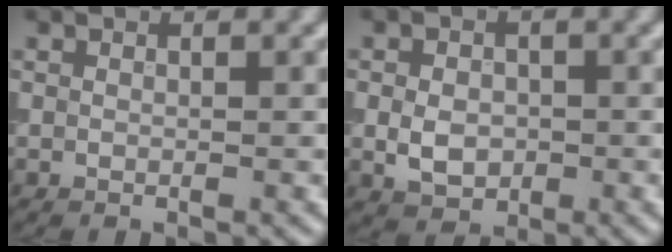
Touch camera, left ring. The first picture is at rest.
{"total": 3.2, "force": [-0.5, 2.5, 2.0], "torque": [-0.036, -0.003, -0.012]}